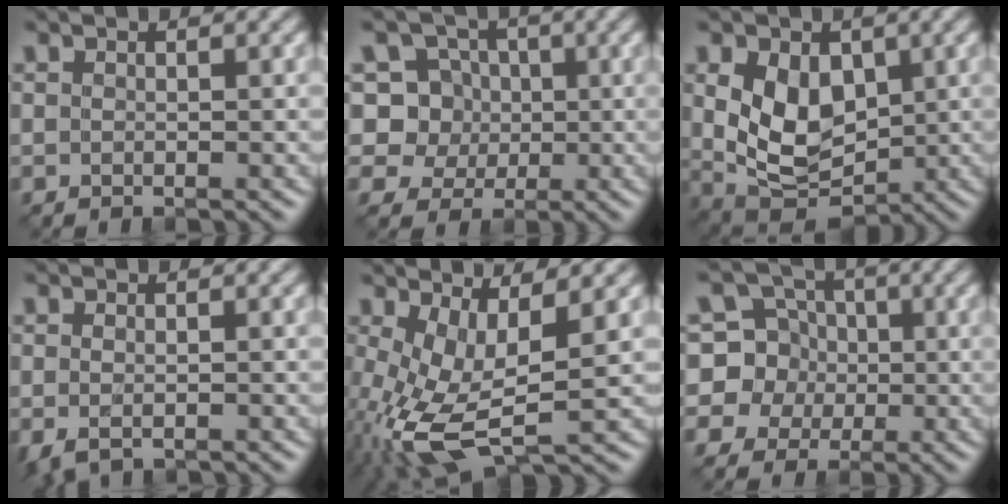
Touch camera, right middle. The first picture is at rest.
{"total": 6.3, "force": [1.6, 5.7, 2.2], "torque": [-0.026, 0.005, 0.019]}
{"total": 6.8, "force": [0.8, 4.7, 4.8], "torque": [-0.097, -0.012, 0.016]}
{"total": 2.1, "force": [-1.2, 1.0, 1.4], "torque": [-0.038, -0.012, -0.020]}
{"total": 8.5, "force": [-1.8, 3.5, 7.6], "torque": [-0.180, -0.010, -0.032]}
{"total": 8.2, "force": [0.7, 7.9, 2.1], "torque": [-0.062, 0.038, 0.001]}